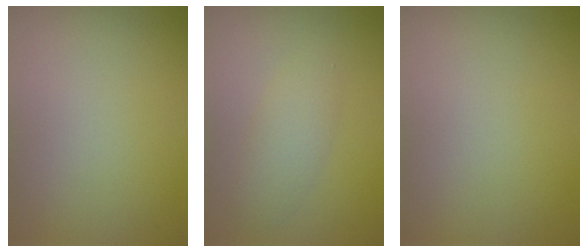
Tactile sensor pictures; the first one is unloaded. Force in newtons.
{"total": 2.4, "press": 2.4, "slide": 0.1}
{"total": 0.0}